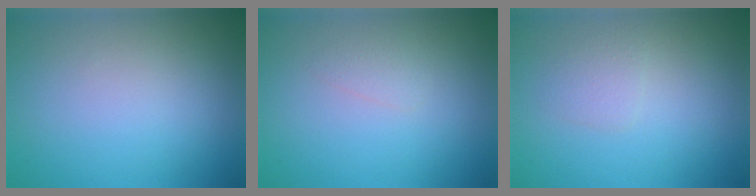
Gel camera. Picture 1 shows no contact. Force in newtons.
{"total": 0.9, "press": 0.9, "slide": 0.1}
{"total": 1.2, "press": 1.2, "slide": 0.0}